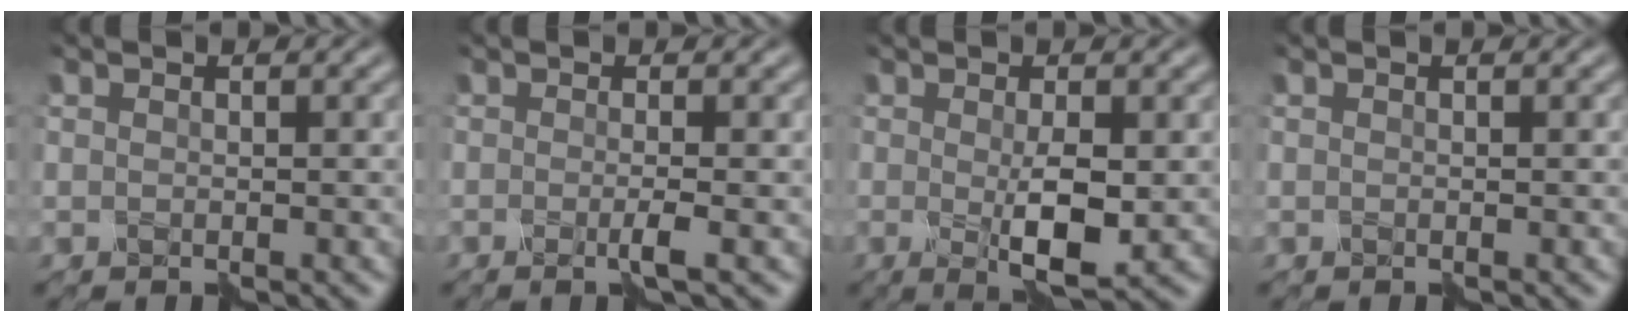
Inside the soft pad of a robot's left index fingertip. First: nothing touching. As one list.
[{"total": 1.3, "force": [-0.6, 0.1, 1.2], "torque": [-0.018, 0.003, -0.019]}, {"total": 3.6, "force": [-0.5, 0.8, 3.4], "torque": [-0.059, -0.004, -0.007]}, {"total": 0.0}]